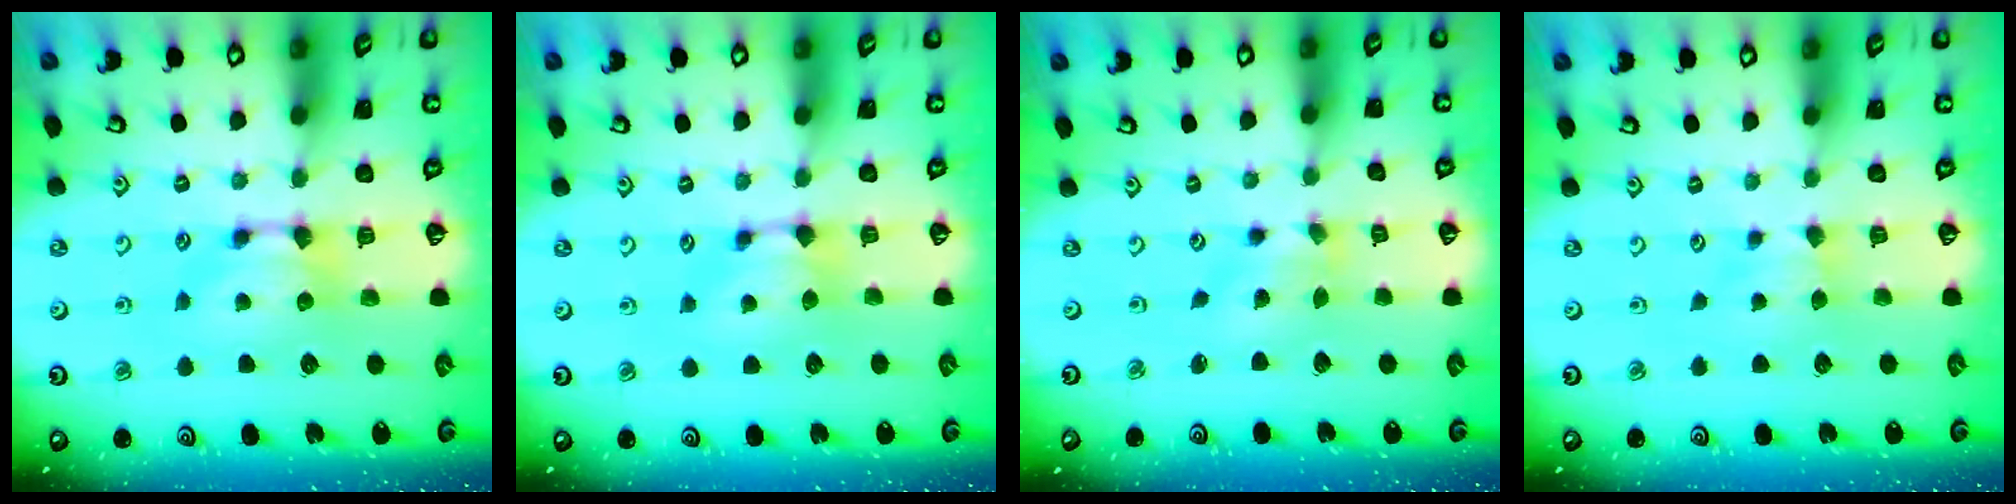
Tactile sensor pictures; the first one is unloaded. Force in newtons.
{"total": 0.8, "press": 0.3, "slide": 0.7}
{"total": 1.3, "press": 0.6, "slide": 1.1}
{"total": 2.5, "press": 2.5, "slide": 0.4}